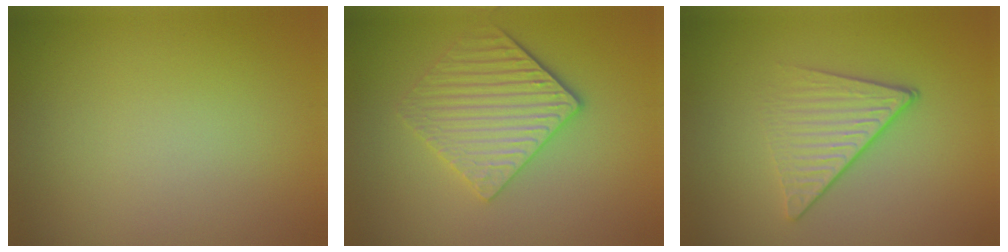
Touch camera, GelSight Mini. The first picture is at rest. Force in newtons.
{"total": 4.1, "press": 3.5, "slide": 2.2}
{"total": 4.3, "press": 2.8, "slide": 3.2}